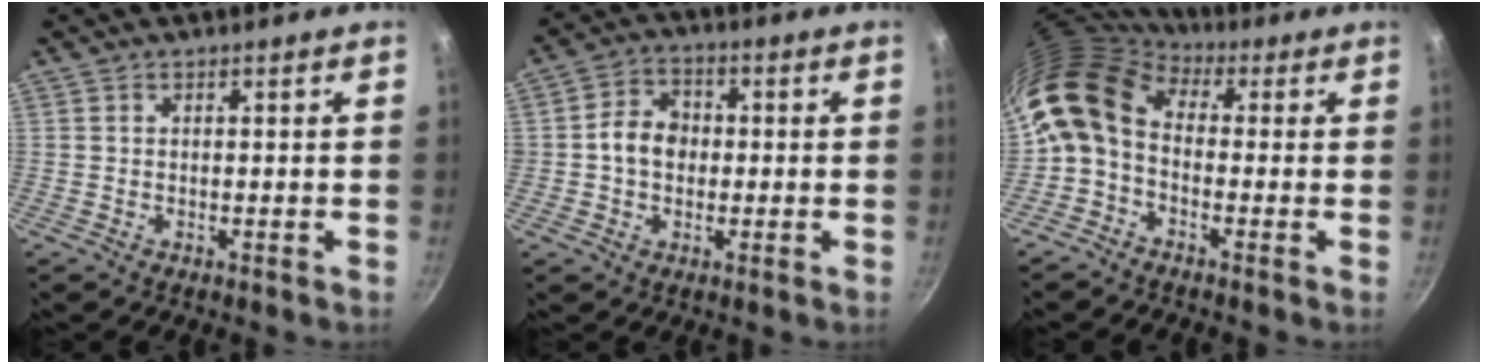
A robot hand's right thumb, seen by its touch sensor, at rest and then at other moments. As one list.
[{"total": 6.9, "force": [-0.2, 5.7, 3.9], "torque": [-0.037, 0.016, -0.014]}, {"total": 10.6, "force": [0.3, 7.3, 7.7], "torque": [-0.140, 0.026, -0.018]}]